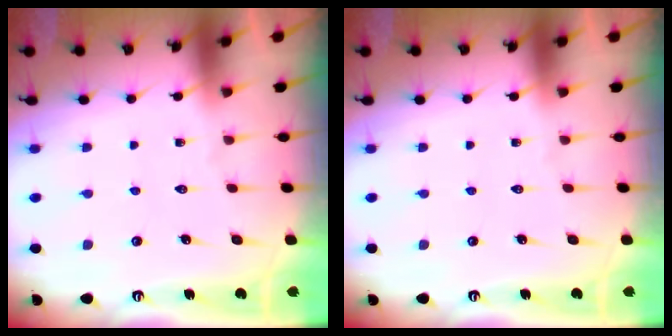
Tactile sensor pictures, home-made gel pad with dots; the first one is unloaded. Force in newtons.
{"total": 0.0}